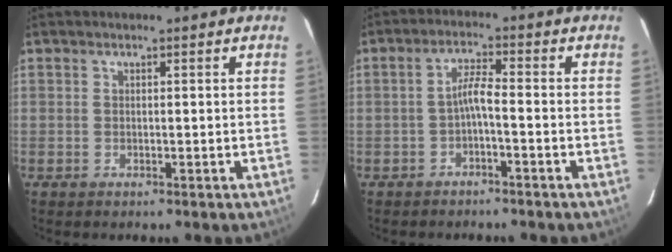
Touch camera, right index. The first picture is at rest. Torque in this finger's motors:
{"motor_torque": [0.94, -0.35, 0.55, 0.14]}